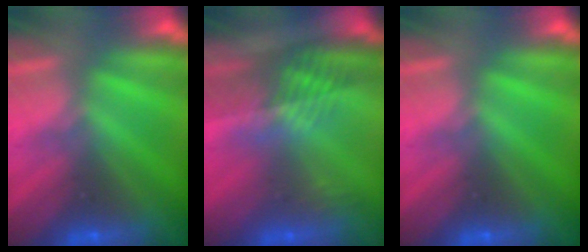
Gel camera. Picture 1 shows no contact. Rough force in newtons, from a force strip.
{"total": 2.4}
{"total": 0.0}